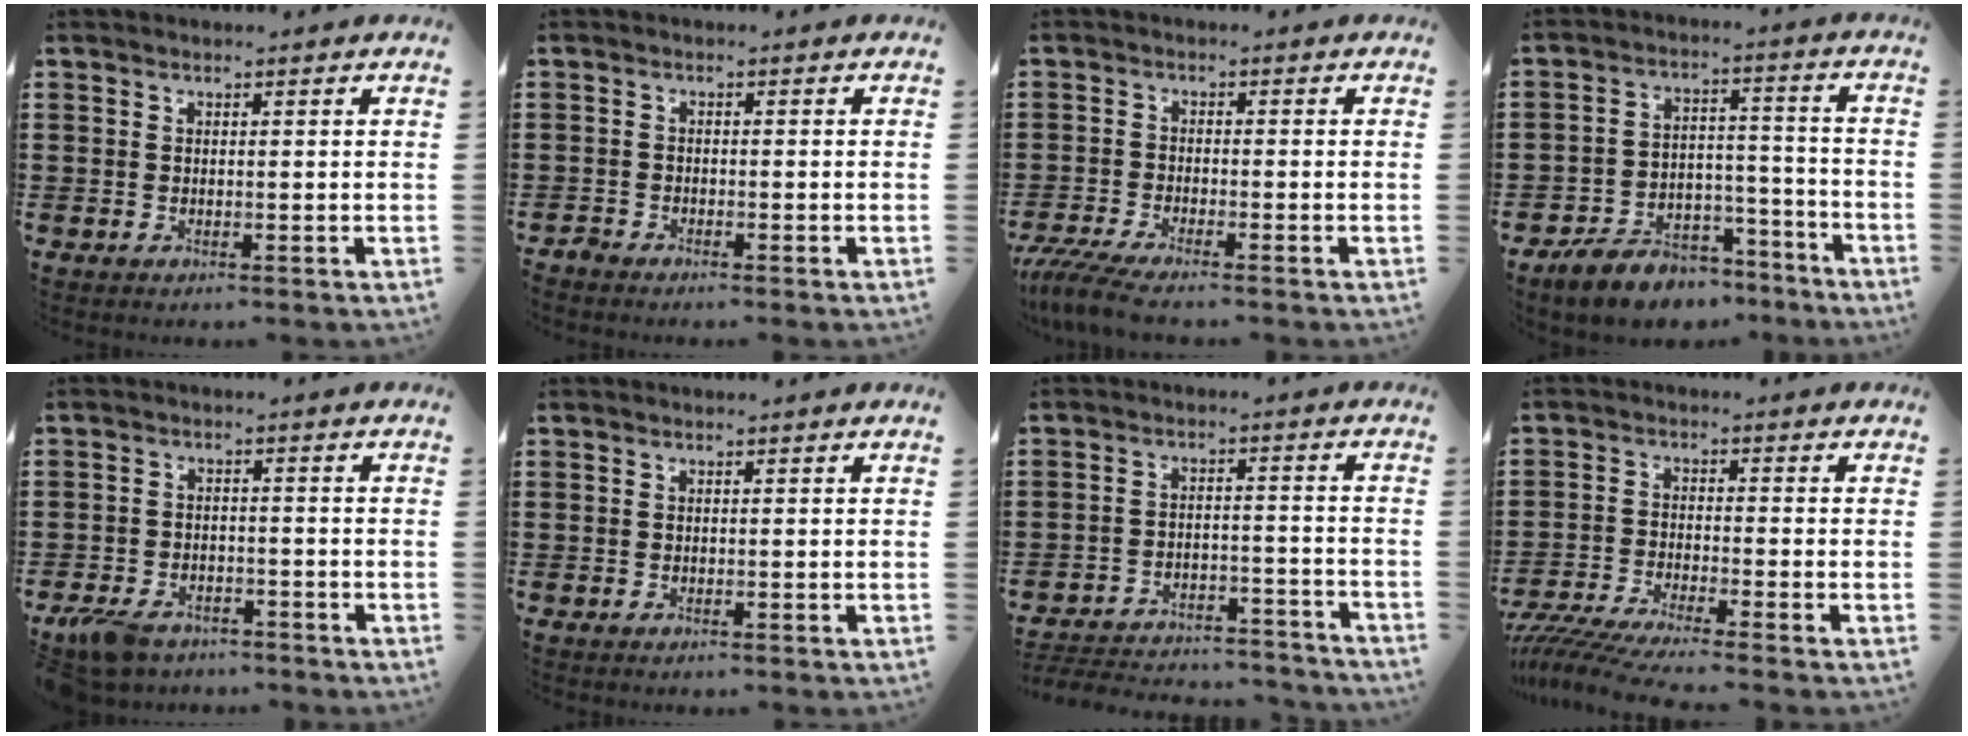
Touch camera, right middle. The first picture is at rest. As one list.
[{"total": 1.4, "force": [-1.4, 0.1, 0.1], "torque": [-0.012, -0.001, -0.032]}, {"total": 4.5, "force": [-4.0, 0.1, 2.0], "torque": [-0.062, -0.020, -0.083]}, {"total": 6.9, "force": [-6.3, 2.5, 1.0], "torque": [-0.019, 0.027, -0.121]}, {"total": 4.7, "force": [-4.0, 1.7, 1.8], "torque": [-0.050, 0.000, -0.082]}, {"total": 0.0}, {"total": 4.6, "force": [-4.6, 0.6, 0.7], "torque": [-0.022, 0.002, -0.095]}, {"total": 5.2, "force": [-4.9, -0.5, 1.5], "torque": [-0.049, -0.022, -0.102]}]